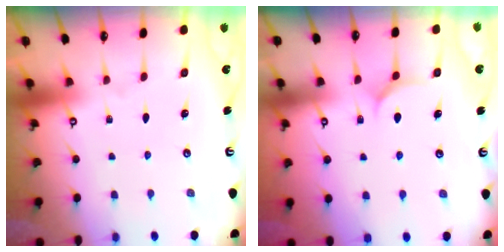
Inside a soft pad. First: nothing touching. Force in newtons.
{"total": 5.8, "press": 5.8, "slide": 0.6}